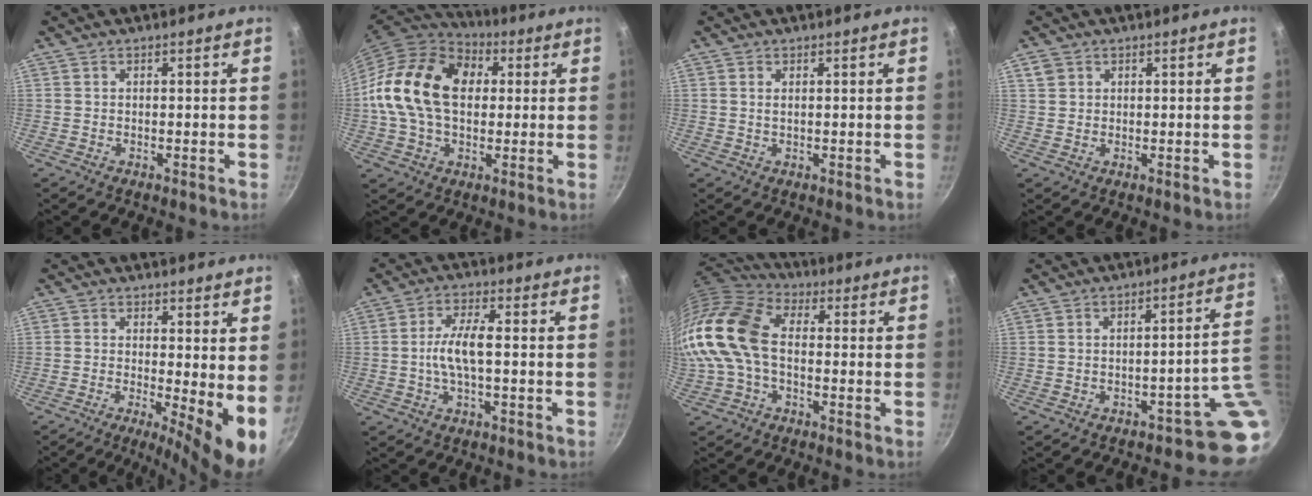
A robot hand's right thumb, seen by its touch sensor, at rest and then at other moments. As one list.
[{"total": 20.0, "force": [2.5, 14.0, 14.1], "torque": [-0.235, 0.024, 0.031]}, {"total": 1.0, "force": [0.4, 0.5, 0.9], "torque": [-0.016, 0.000, 0.006]}, {"total": 2.7, "force": [1.1, 2.2, 1.0], "torque": [-0.010, 0.004, 0.022]}, {"total": 8.6, "force": [-0.5, 2.0, 8.4], "torque": [-0.115, -0.017, -0.008]}, {"total": 6.7, "force": [-0.5, 2.2, 6.3], "torque": [-0.127, 0.020, -0.015]}, {"total": 16.8, "force": [-0.4, 10.7, 13.0], "torque": [-0.266, 0.028, -0.024]}, {"total": 7.1, "force": [-2.4, 3.0, 6.0], "torque": [-0.018, 0.032, -0.031]}]